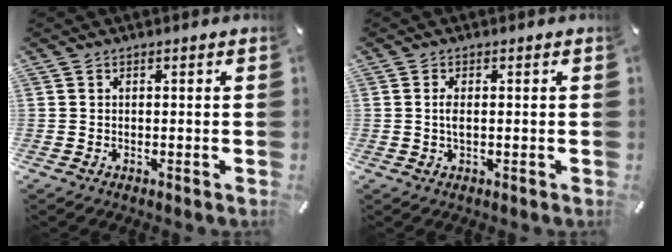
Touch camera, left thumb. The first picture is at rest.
{"total": 2.2, "force": [0.1, 0.8, 2.1], "torque": [-0.049, -0.003, -0.002]}